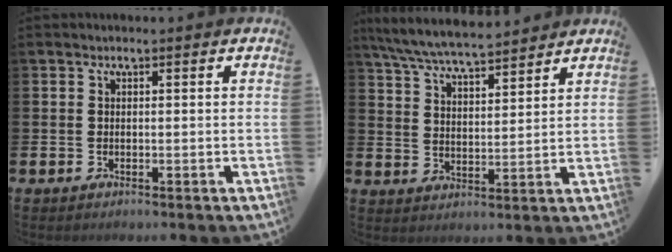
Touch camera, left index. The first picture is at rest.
{"total": 7.0, "force": [6.7, 0.7, 2.0], "torque": [-0.064, -0.031, 0.120]}